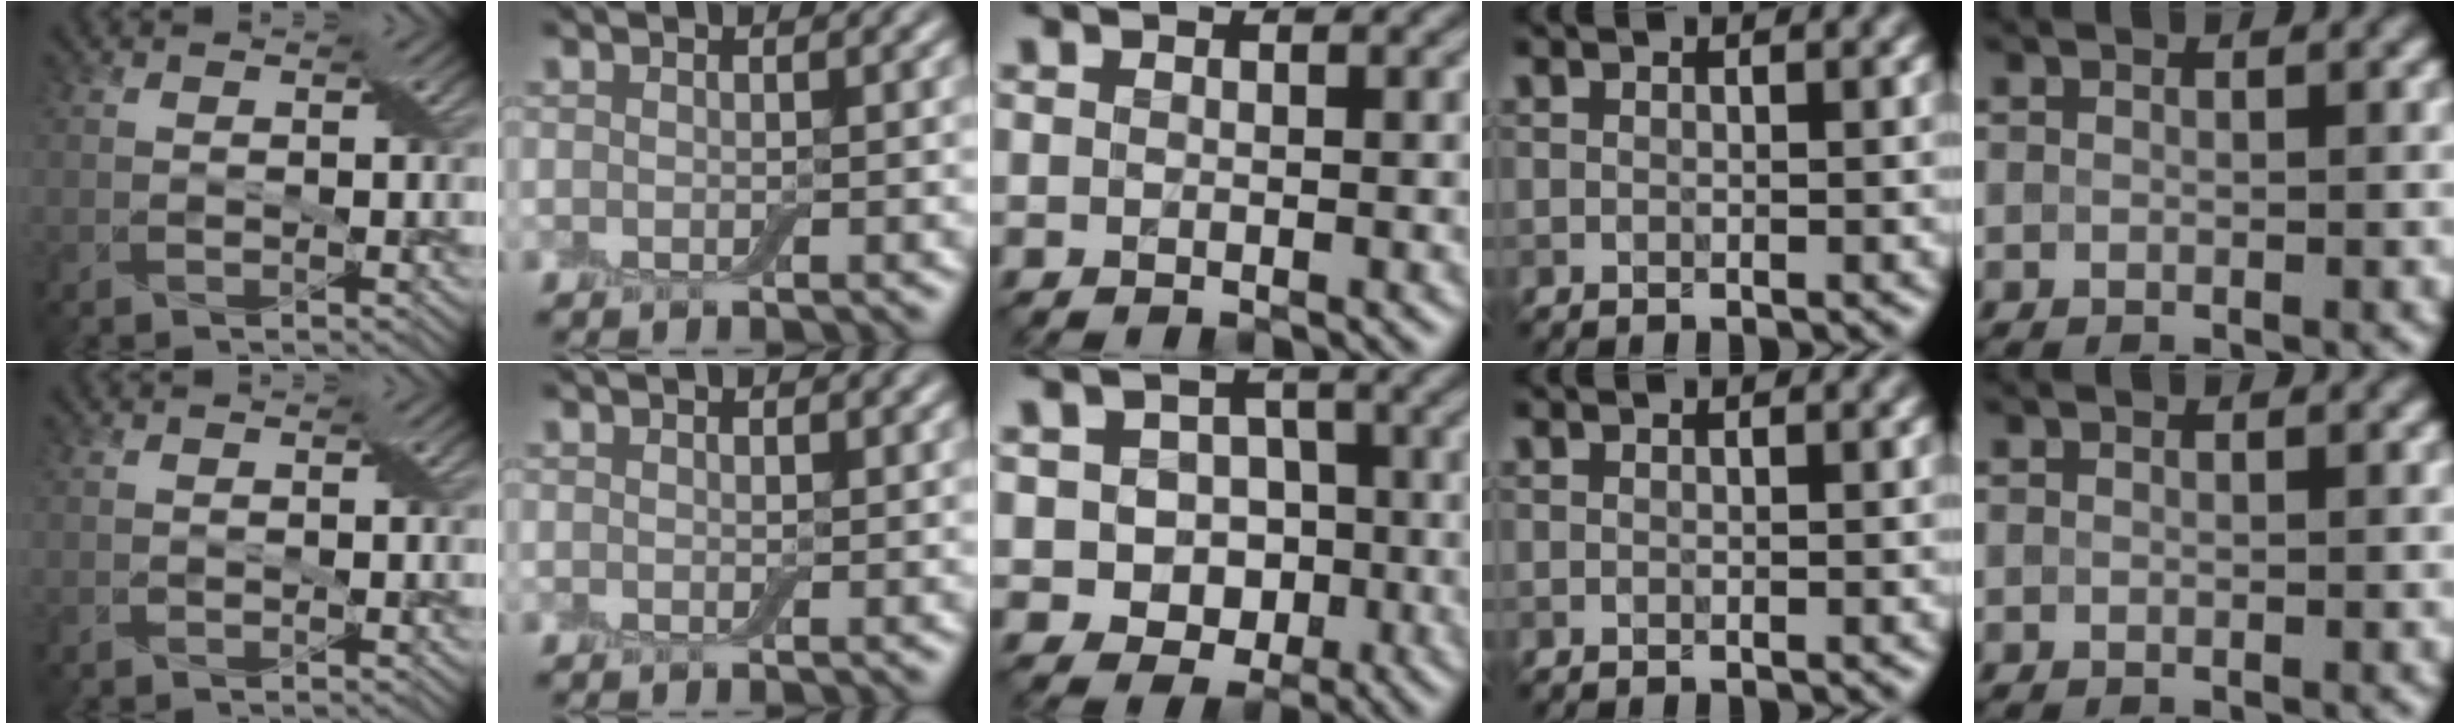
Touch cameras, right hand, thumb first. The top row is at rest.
{"index": {"total": 0.5, "force": [0.3, 0.4, 0.2], "torque": [-0.003, 0.000, 0.007]}, "middle": {"total": 4.9, "force": [-0.8, 4.2, 2.4], "torque": [-0.016, -0.001, -0.025]}}